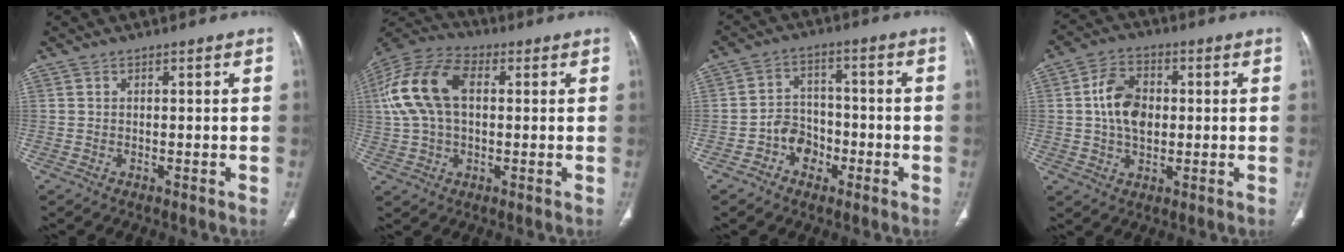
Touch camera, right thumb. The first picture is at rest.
{"total": 15.0, "force": [2.6, 9.2, 11.5], "torque": [-0.239, 0.031, 0.043]}
{"total": 6.4, "force": [-2.8, 5.2, 2.5], "torque": [-0.005, 0.033, -0.053]}
{"total": 9.3, "force": [0.7, 6.4, 6.8], "torque": [-0.106, 0.009, 0.009]}